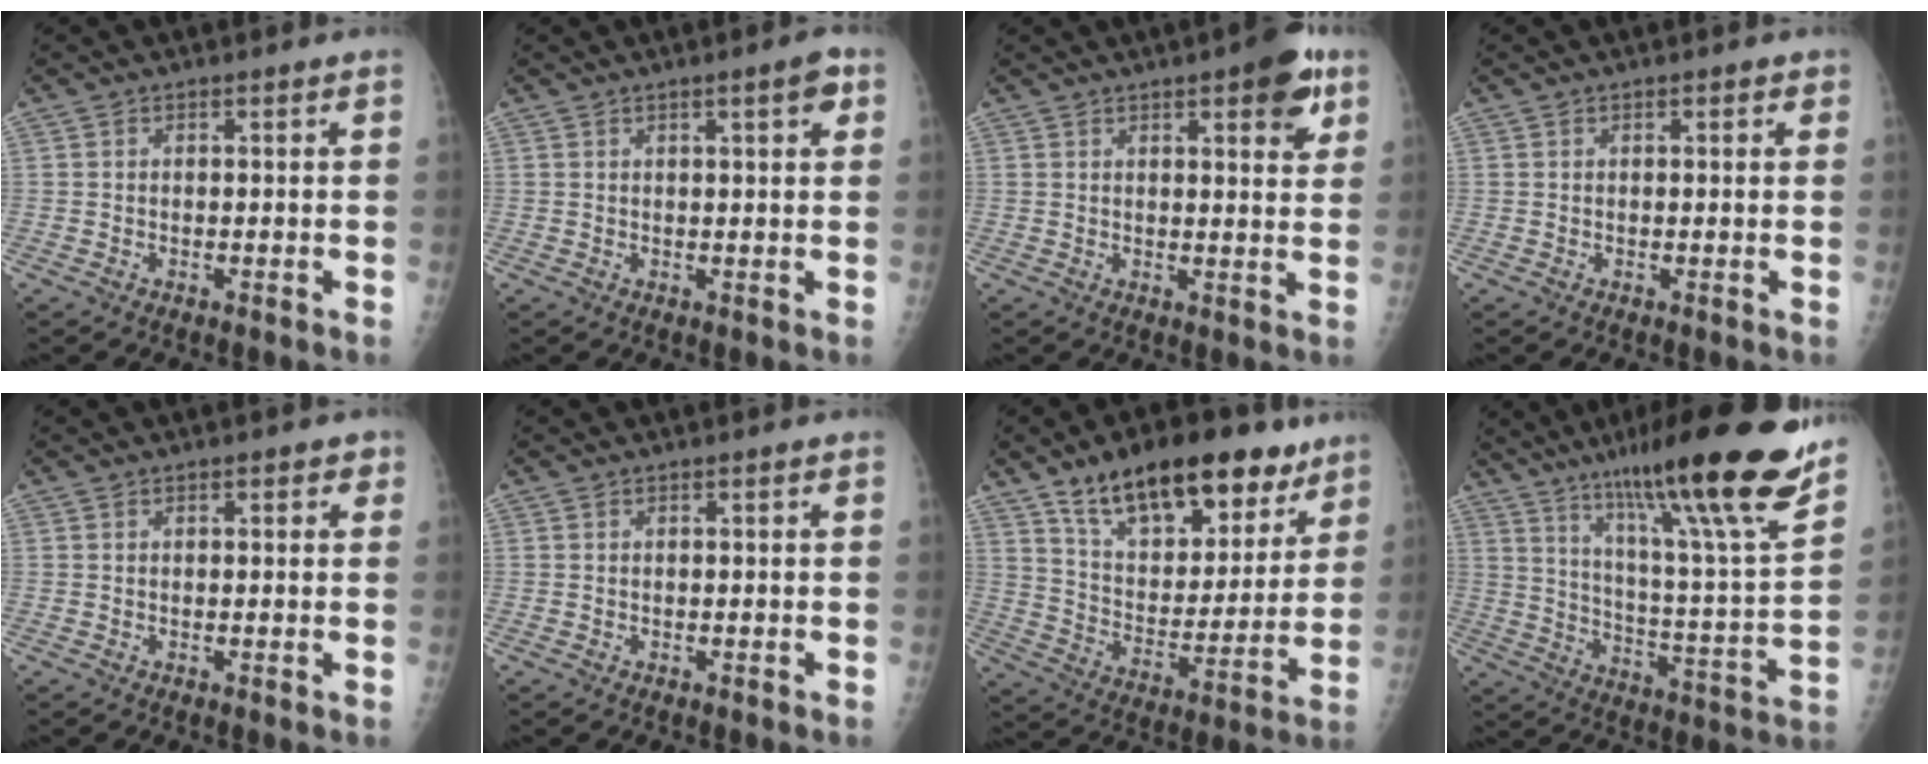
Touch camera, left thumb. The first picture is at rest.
{"total": 3.7, "force": [1.7, 0.8, 3.1], "torque": [-0.038, -0.004, 0.023]}
{"total": 8.6, "force": [4.4, 2.7, 6.9], "torque": [-0.068, -0.014, 0.051]}
{"total": 1.2, "force": [0.7, 0.6, 0.9], "torque": [-0.008, 0.000, 0.007]}
{"total": 2.0, "force": [0.9, 1.0, 1.4], "torque": [-0.004, 0.001, 0.008]}
{"total": 0.0}
{"total": 23.7, "force": [15.1, 11.1, 14.4], "torque": [-0.182, -0.046, 0.249]}
{"total": 26.3, "force": [18.0, 2.4, 19.0], "torque": [-0.279, -0.068, 0.284]}